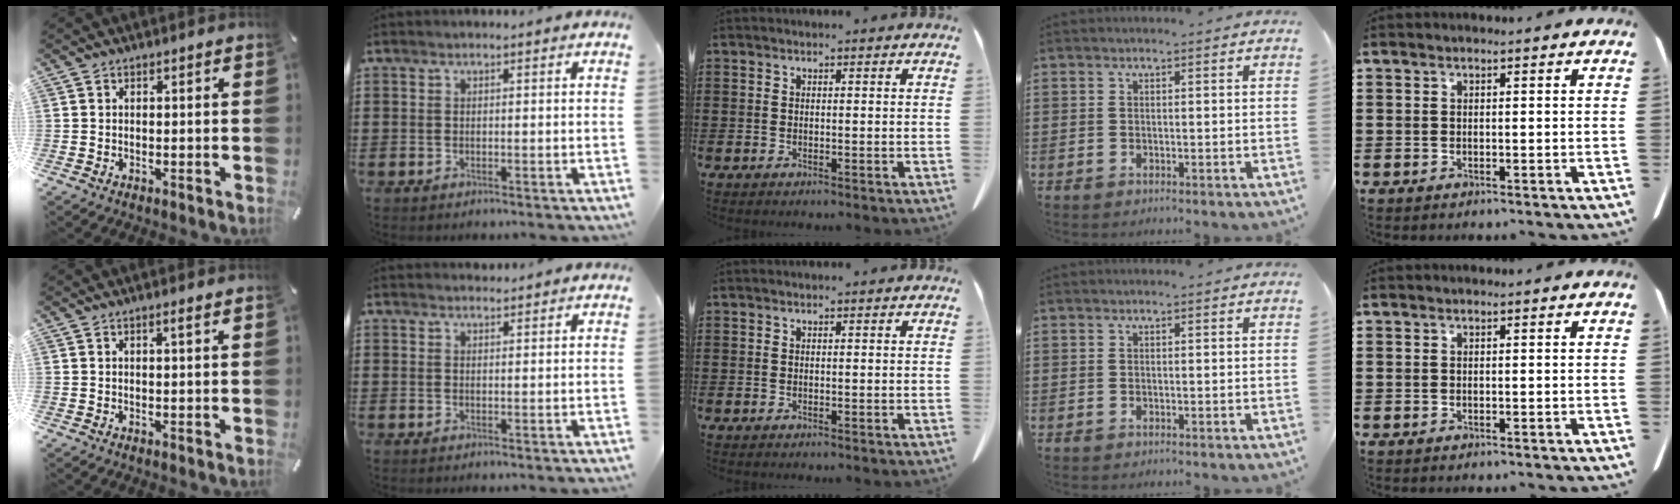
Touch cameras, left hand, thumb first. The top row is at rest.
{"thumb": {"total": 1.3, "force": [0.6, 0.1, 1.1], "torque": [-0.023, 0.000, 0.010]}, "index": {"total": 1.2, "force": [1.2, 0.2, 0.1], "torque": [-0.004, 0.000, 0.024]}}